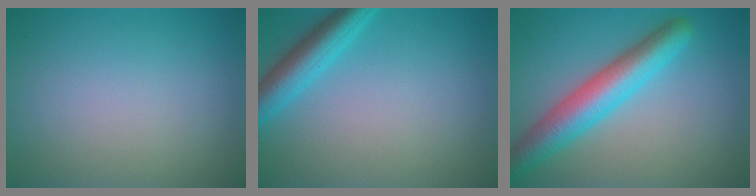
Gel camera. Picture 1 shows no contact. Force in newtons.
{"total": 4.1, "press": 4.1, "slide": 0.3}
{"total": 6.2, "press": 6.2, "slide": 0.1}